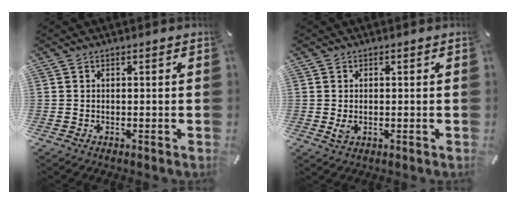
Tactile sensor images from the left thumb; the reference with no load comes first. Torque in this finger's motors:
{"motor_torque": [0.50, 0.75, 0.41, 0.00, 0.03]}